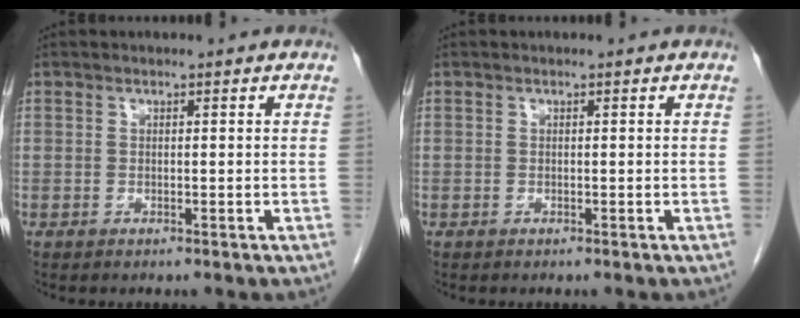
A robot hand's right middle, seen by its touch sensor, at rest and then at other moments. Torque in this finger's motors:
{"motor_torque": [-0.16, 0.06, -0.05, -0.01]}